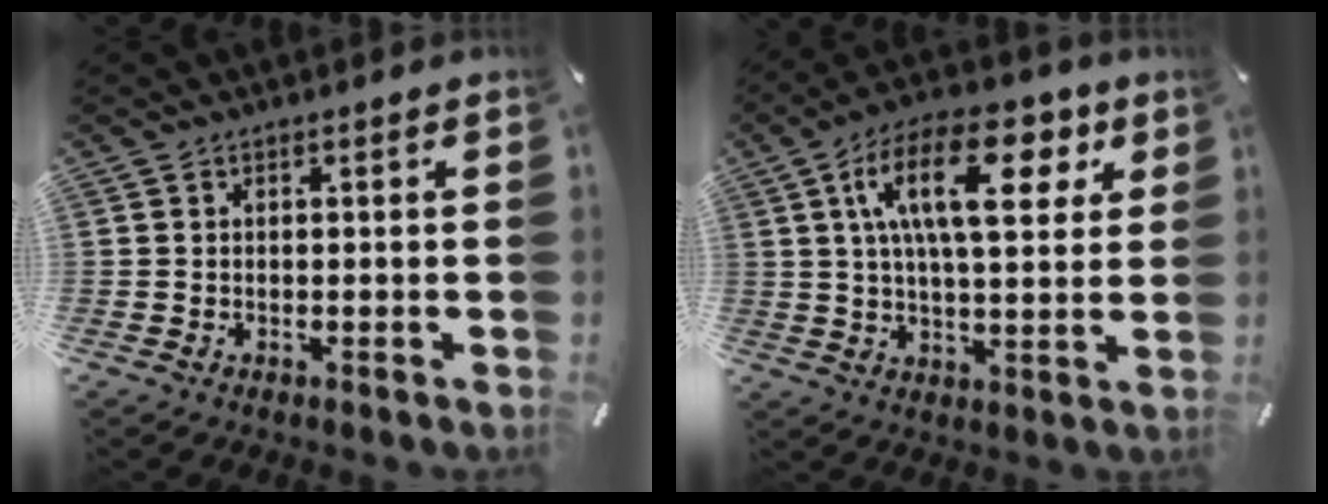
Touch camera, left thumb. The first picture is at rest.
{"total": 18.8, "force": [6.9, 8.6, 15.2], "torque": [-0.256, -0.003, 0.109]}